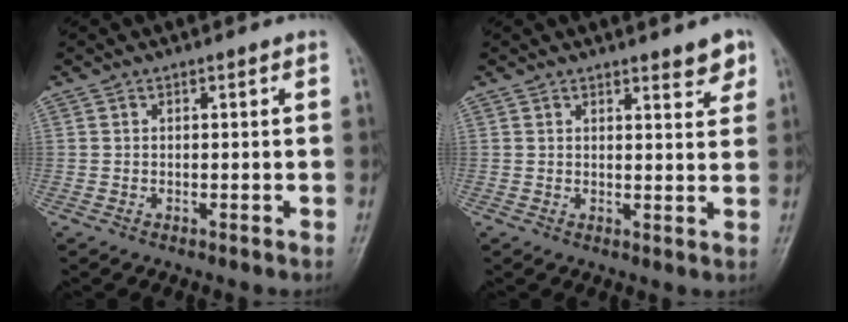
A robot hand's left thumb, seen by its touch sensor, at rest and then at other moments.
{"total": 3.8, "force": [2.8, 1.1, 2.4], "torque": [-0.016, -0.019, 0.035]}